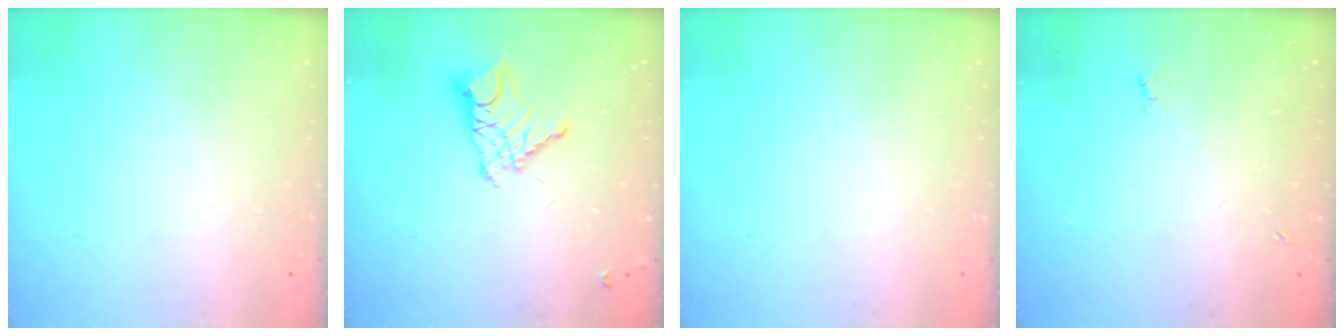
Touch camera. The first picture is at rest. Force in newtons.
{"total": 11.1, "press": 11.1, "slide": 1.0}
{"total": 0.0}
{"total": 2.5, "press": 2.4, "slide": 0.6}